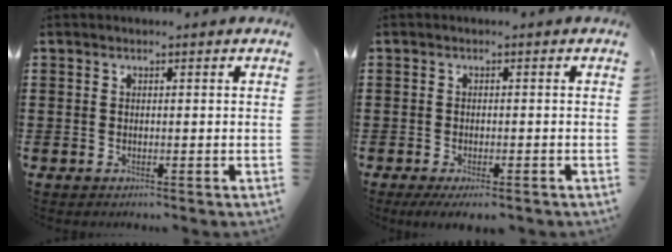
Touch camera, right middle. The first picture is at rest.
{"total": 1.5, "force": [-1.1, 0.2, 1.0], "torque": [-0.017, -0.001, -0.020]}